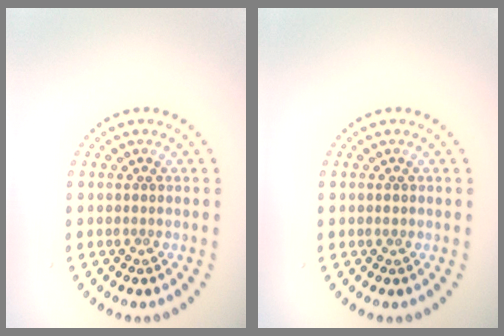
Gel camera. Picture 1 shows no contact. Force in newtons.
{"total": 0.7, "press": 0.7, "slide": 0.0}